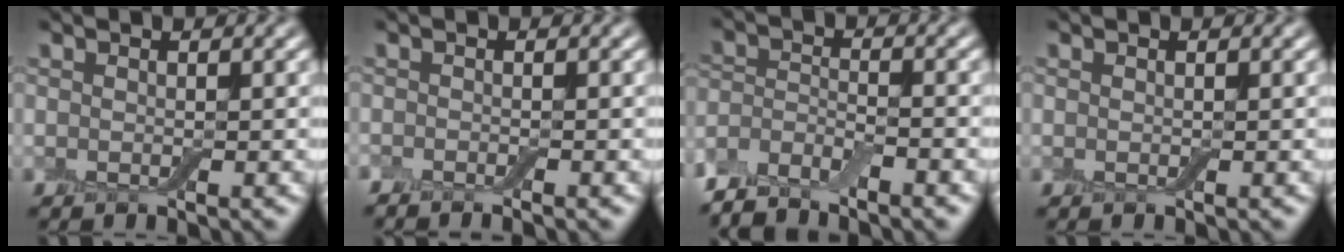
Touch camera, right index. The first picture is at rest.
{"total": 1.1, "force": [-1.1, -0.2, 0.2], "torque": [-0.004, -0.005, -0.022]}
{"total": 4.4, "force": [-4.0, 1.0, 1.5], "torque": [-0.029, 0.000, -0.084]}
{"total": 0.0}